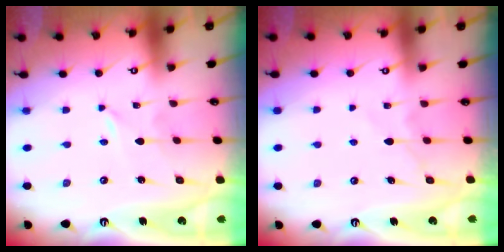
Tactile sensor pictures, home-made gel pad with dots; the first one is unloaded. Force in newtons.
{"total": 6.2, "press": 6.2, "slide": 0.8}